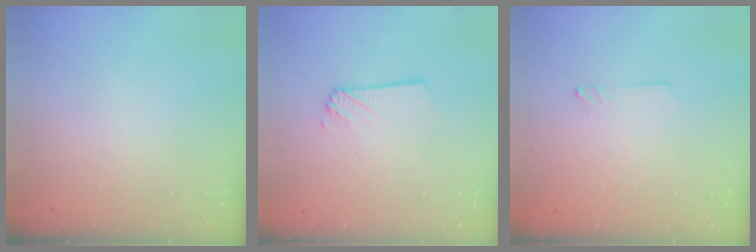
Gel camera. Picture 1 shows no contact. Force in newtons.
{"total": 1.3, "press": 1.3, "slide": 0.1}
{"total": 1.6, "press": 1.6, "slide": 0.1}